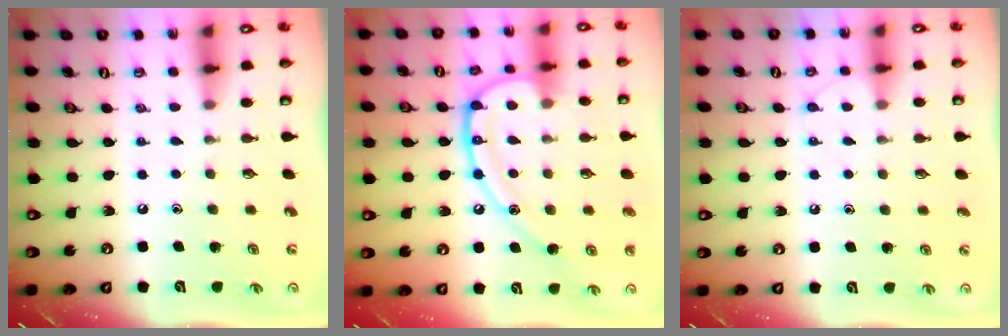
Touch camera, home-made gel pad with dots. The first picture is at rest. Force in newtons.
{"total": 18.1, "press": 18.0, "slide": 1.7}
{"total": 6.6, "press": 6.5, "slide": 0.8}